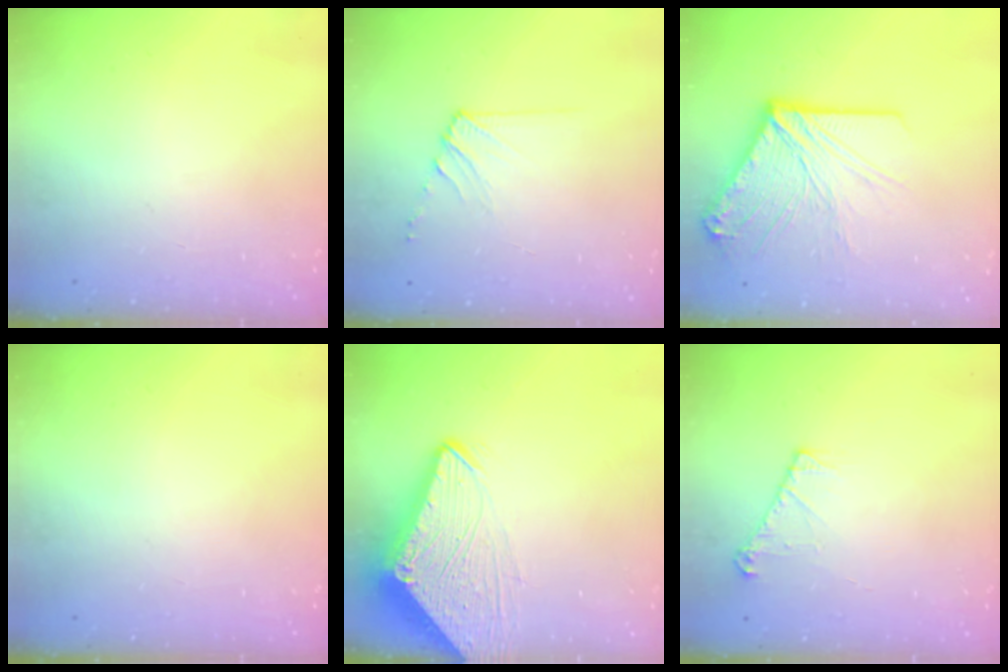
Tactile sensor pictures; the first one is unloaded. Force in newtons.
{"total": 6.8, "press": 6.7, "slide": 0.8}
{"total": 16.4, "press": 16.2, "slide": 2.3}
{"total": 0.0}
{"total": 8.0, "press": 8.0, "slide": 0.7}
{"total": 6.0, "press": 6.0, "slide": 0.7}